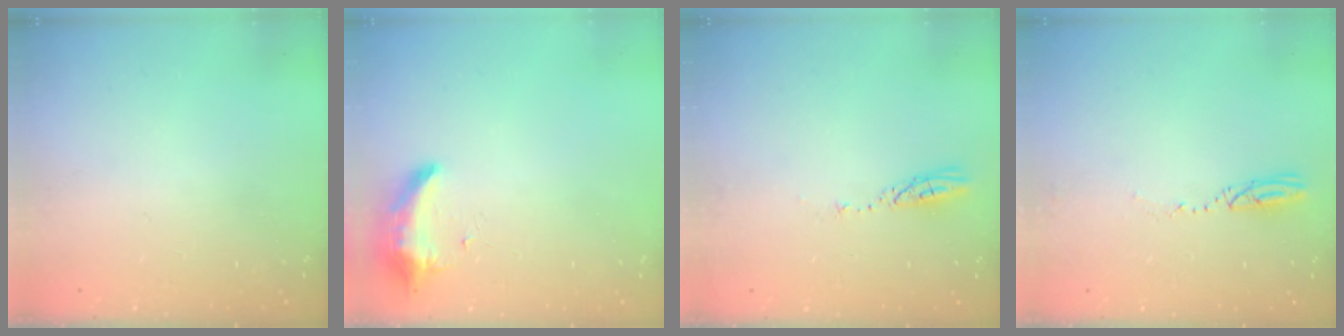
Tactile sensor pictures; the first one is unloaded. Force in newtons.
{"total": 8.3, "press": 8.3, "slide": 0.1}
{"total": 3.5, "press": 3.4, "slide": 0.3}
{"total": 3.3, "press": 3.1, "slide": 1.2}